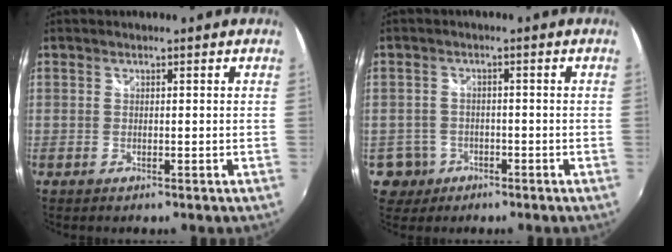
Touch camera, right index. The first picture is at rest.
{"total": 4.5, "force": [-1.9, 4.1, 0.2], "torque": [-0.017, 0.012, -0.030]}